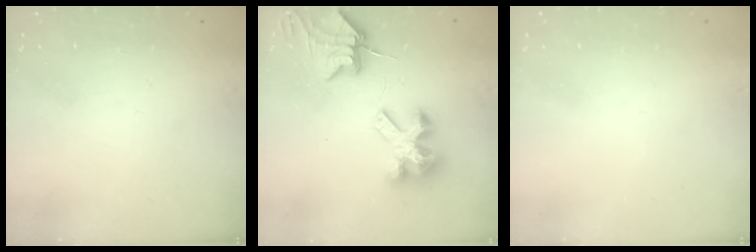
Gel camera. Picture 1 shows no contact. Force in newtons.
{"total": 8.8, "press": 8.8, "slide": 1.1}
{"total": 0.0}